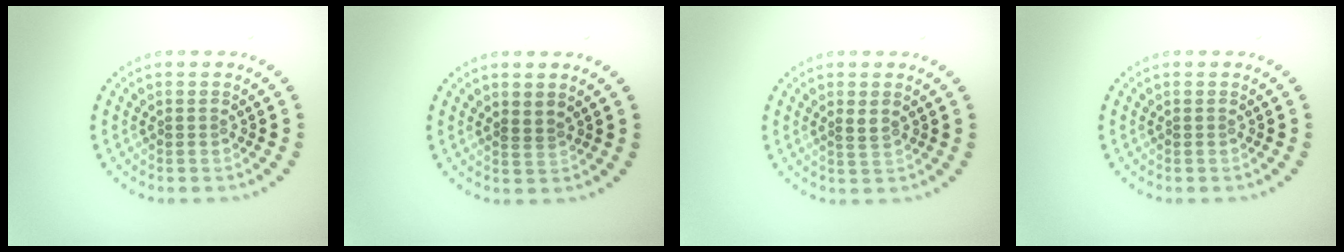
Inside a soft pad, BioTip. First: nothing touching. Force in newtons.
{"total": 0.6, "press": 0.3, "slide": 0.5}
{"total": 1.0, "press": 0.9, "slide": 0.4}
{"total": 0.0}